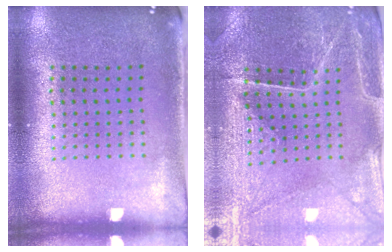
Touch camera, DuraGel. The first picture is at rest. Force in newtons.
{"total": 2.7, "press": 2.7, "slide": 0.2}